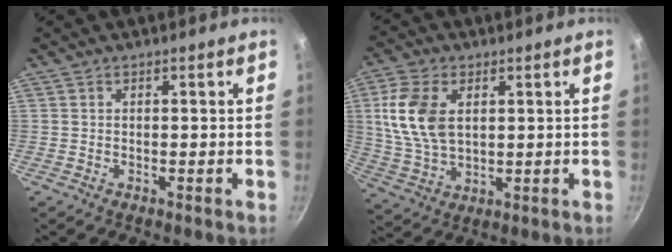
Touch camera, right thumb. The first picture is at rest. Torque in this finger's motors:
{"motor_torque": [0.17, 0.25, 1.14, 0.23, 0.33]}